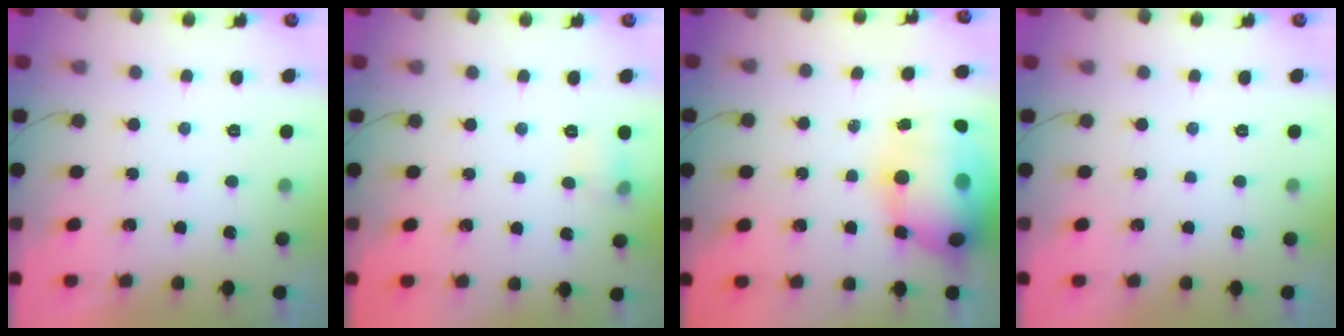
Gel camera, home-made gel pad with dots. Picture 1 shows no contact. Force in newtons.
{"total": 4.9, "press": 4.8, "slide": 1.1}
{"total": 21.5, "press": 20.9, "slide": 4.9}
{"total": 0.0}